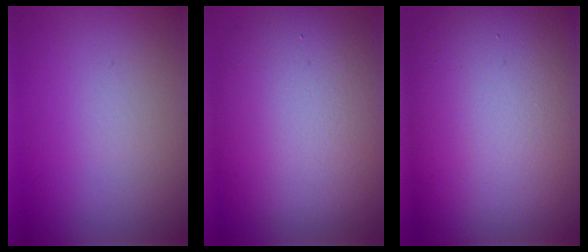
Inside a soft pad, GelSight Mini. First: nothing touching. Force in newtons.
{"total": 12.9, "press": 12.8, "slide": 1.1}
{"total": 19.5, "press": 19.5, "slide": 0.9}